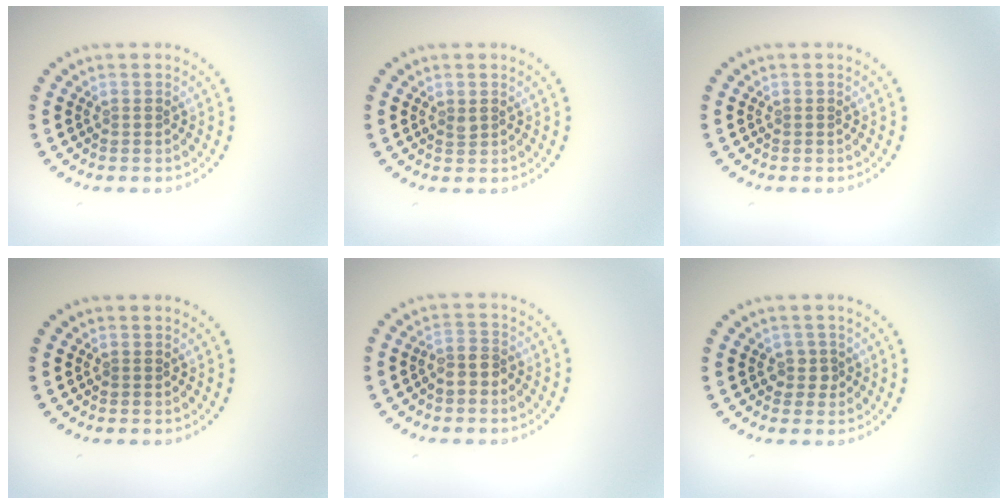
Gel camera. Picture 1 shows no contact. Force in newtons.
{"total": 0.6, "press": 0.6, "slide": 0.3}
{"total": 0.0}
{"total": 0.0}
{"total": 2.2, "press": 1.9, "slide": 1.1}
{"total": 1.4, "press": 1.2, "slide": 0.7}